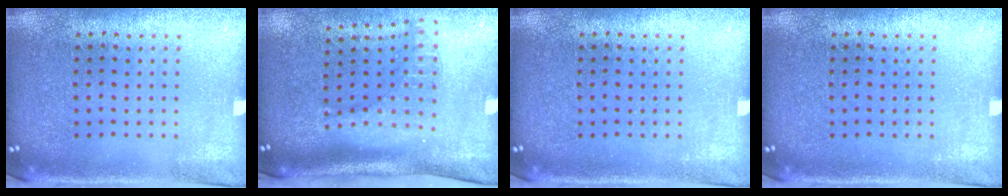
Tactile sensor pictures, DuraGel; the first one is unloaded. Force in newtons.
{"total": 2.2, "press": 1.6, "slide": 1.5}
{"total": 0.0}
{"total": 0.0}